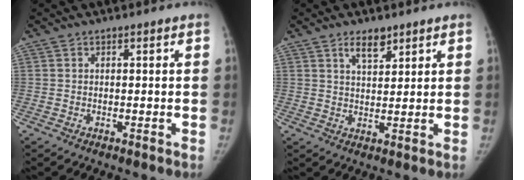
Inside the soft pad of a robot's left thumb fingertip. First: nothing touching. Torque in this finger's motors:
{"motor_torque": [-0.10, 0.04, 0.50, -0.40, -0.04]}